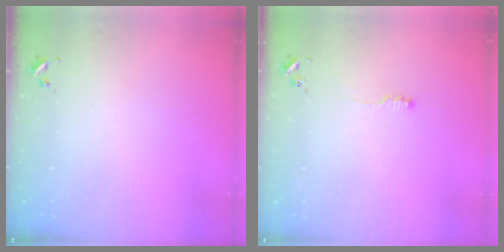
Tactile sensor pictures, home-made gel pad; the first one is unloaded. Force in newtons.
{"total": 4.8, "press": 4.7, "slide": 0.7}